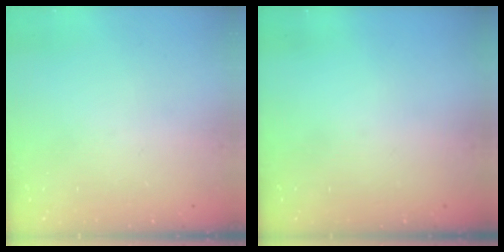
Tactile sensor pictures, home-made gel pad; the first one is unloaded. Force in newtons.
{"total": 0.0}